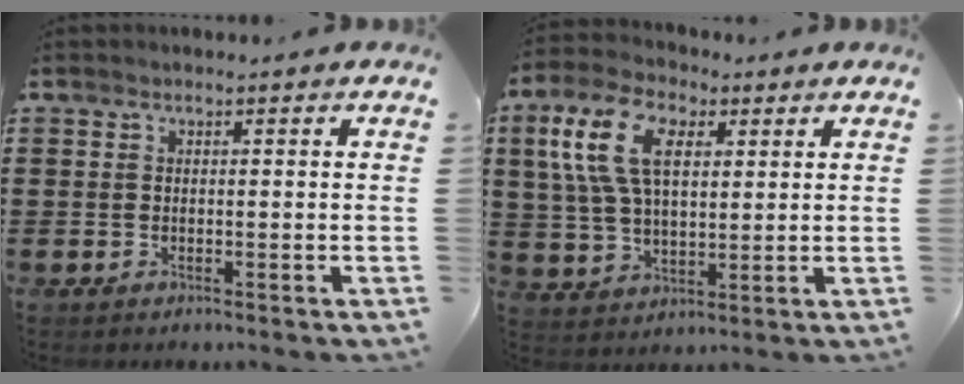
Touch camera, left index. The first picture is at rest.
{"total": 11.7, "force": [4.4, 6.4, 8.8], "torque": [-0.204, 0.015, 0.077]}